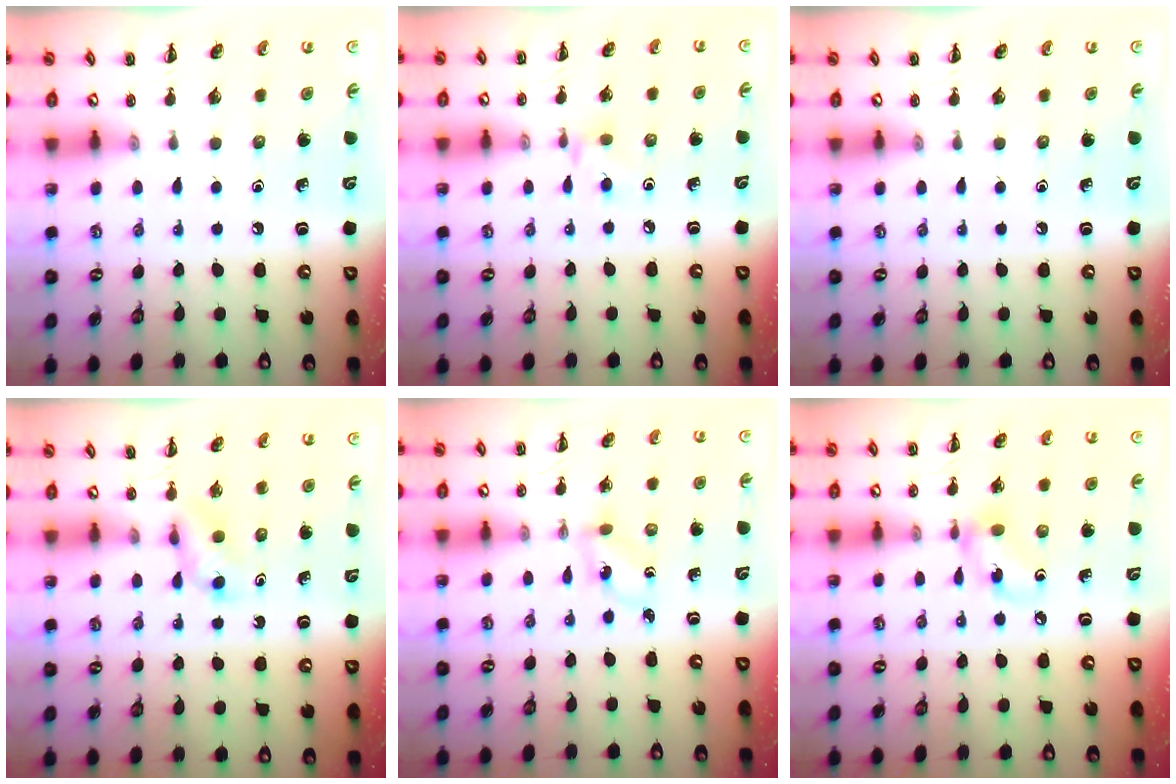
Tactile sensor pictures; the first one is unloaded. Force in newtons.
{"total": 4.4, "press": 4.2, "slide": 1.4}
{"total": 0.0}
{"total": 3.0, "press": 2.7, "slide": 1.1}
{"total": 0.9, "press": 0.8, "slide": 0.5}
{"total": 6.8, "press": 6.7, "slide": 1.0}